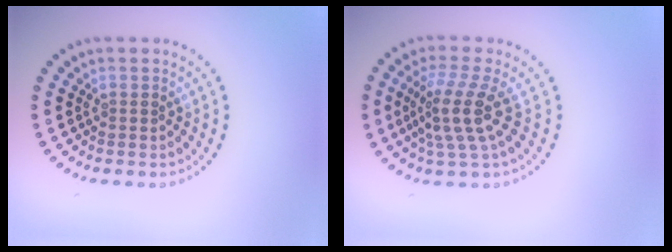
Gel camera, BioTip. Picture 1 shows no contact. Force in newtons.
{"total": 4.1, "press": 3.1, "slide": 2.7}